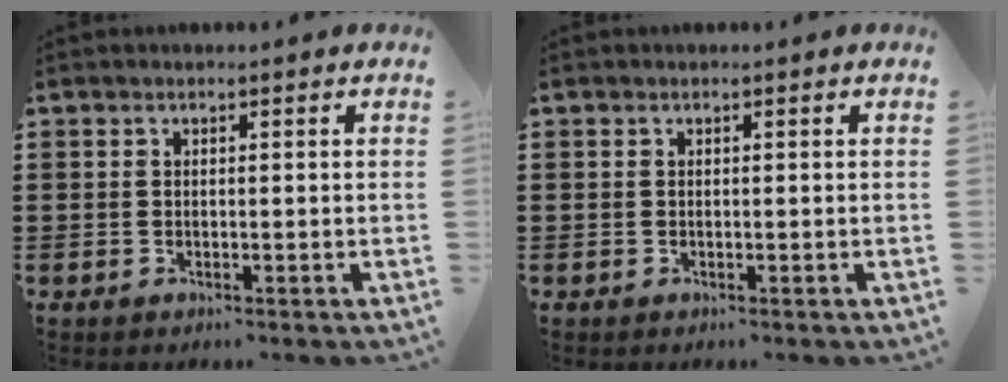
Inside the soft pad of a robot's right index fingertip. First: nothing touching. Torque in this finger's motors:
{"motor_torque": [-0.13, 0.12, 0.00, -0.01]}